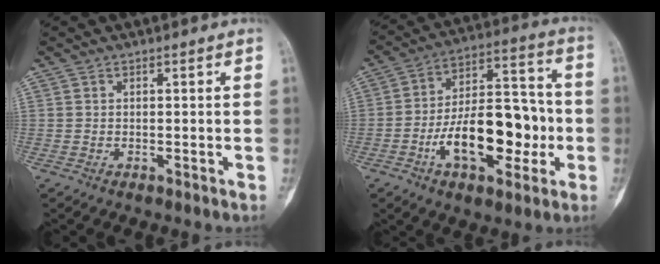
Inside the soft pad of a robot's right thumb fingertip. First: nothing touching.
{"total": 19.4, "force": [-4.8, 10.1, 15.9], "torque": [-0.225, 0.043, -0.076]}